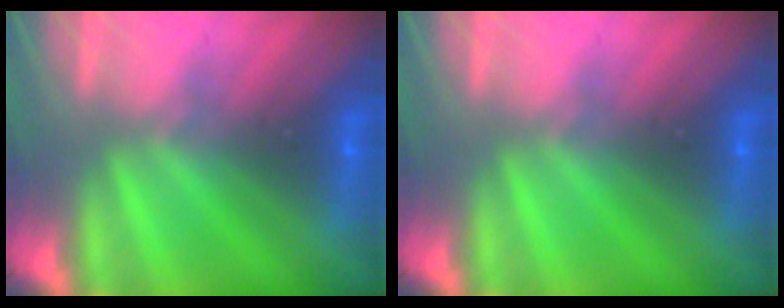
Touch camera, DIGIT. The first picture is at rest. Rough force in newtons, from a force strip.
{"total": 0.0}